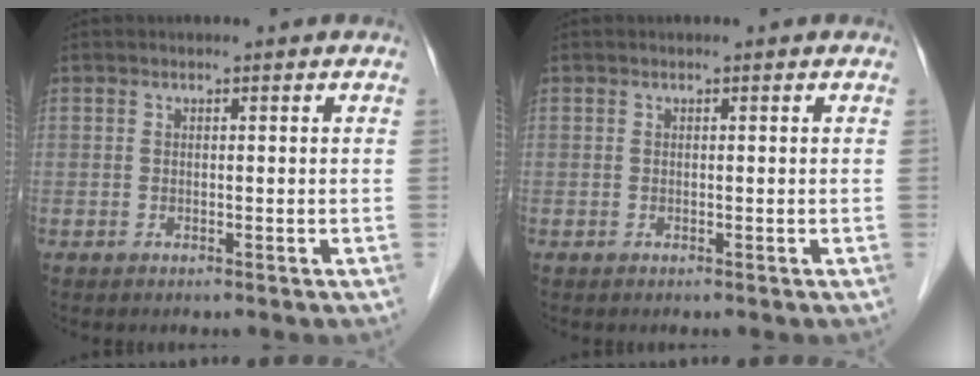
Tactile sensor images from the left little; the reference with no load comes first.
{"total": 0.0}